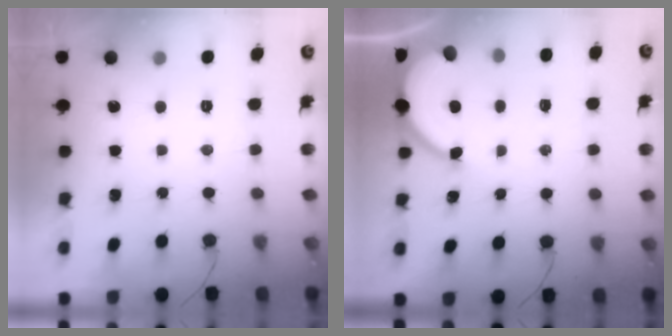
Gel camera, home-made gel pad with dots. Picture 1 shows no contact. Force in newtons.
{"total": 6.9, "press": 6.8, "slide": 0.7}